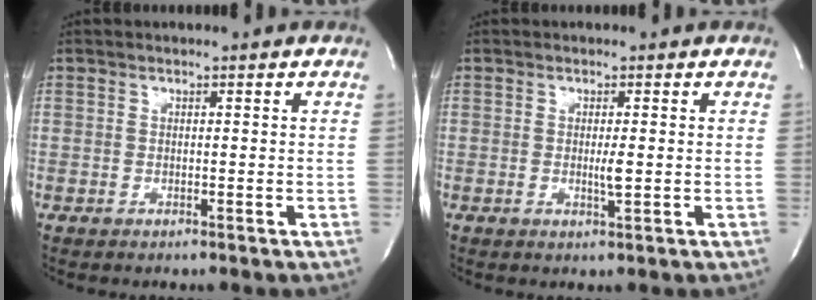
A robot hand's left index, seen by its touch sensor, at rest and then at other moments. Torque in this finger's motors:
{"motor_torque": [0.10, -0.08, 0.00, 0.03]}